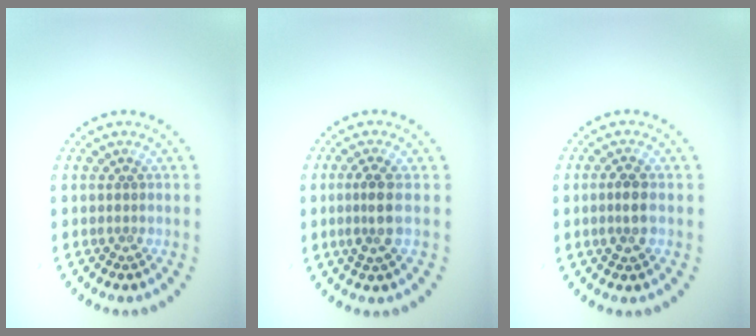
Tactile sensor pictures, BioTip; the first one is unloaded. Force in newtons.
{"total": 2.5, "press": 2.2, "slide": 1.1}
{"total": 2.1, "press": 2.0, "slide": 0.5}